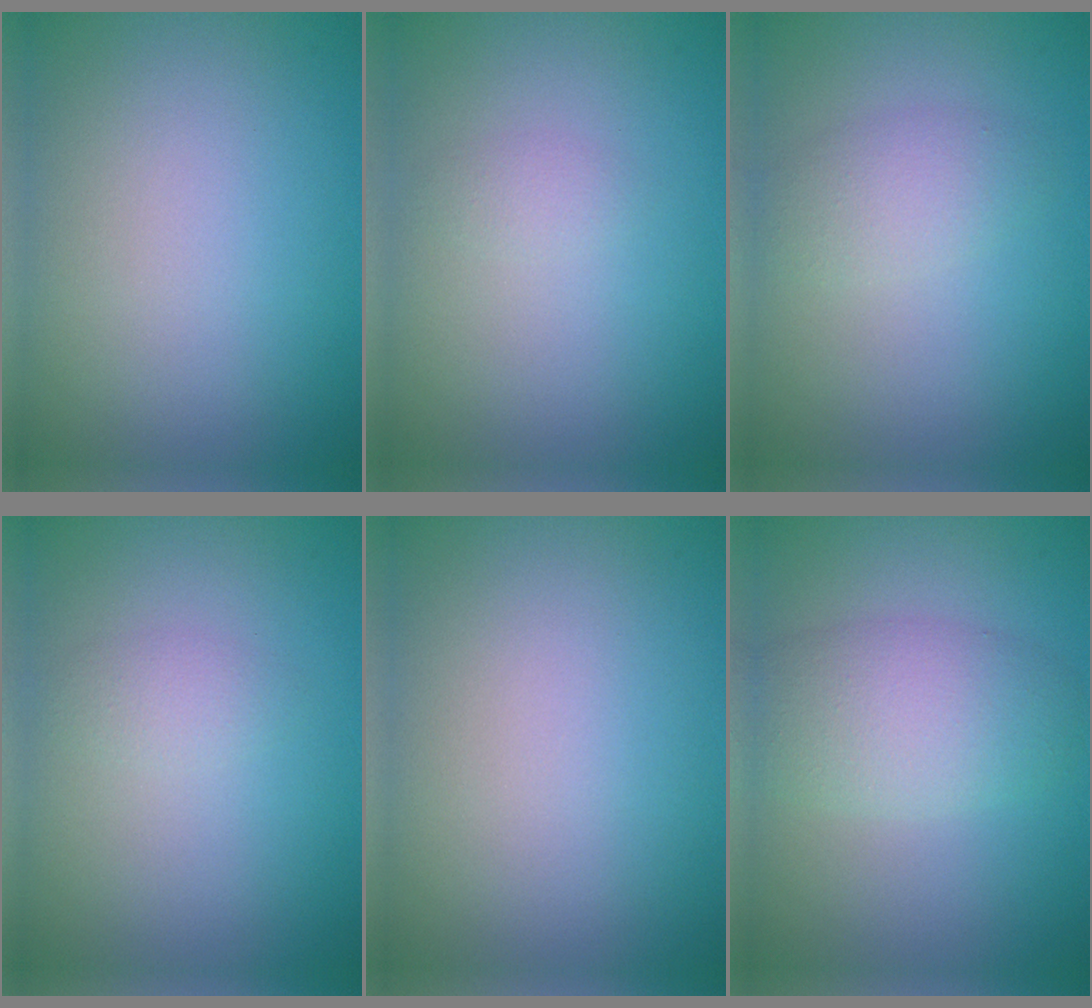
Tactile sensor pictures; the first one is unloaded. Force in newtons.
{"total": 0.8, "press": 0.8, "slide": 0.0}
{"total": 2.2, "press": 2.2, "slide": 0.0}
{"total": 1.2, "press": 1.2, "slide": 0.1}
{"total": 0.0}
{"total": 4.4, "press": 4.3, "slide": 0.2}